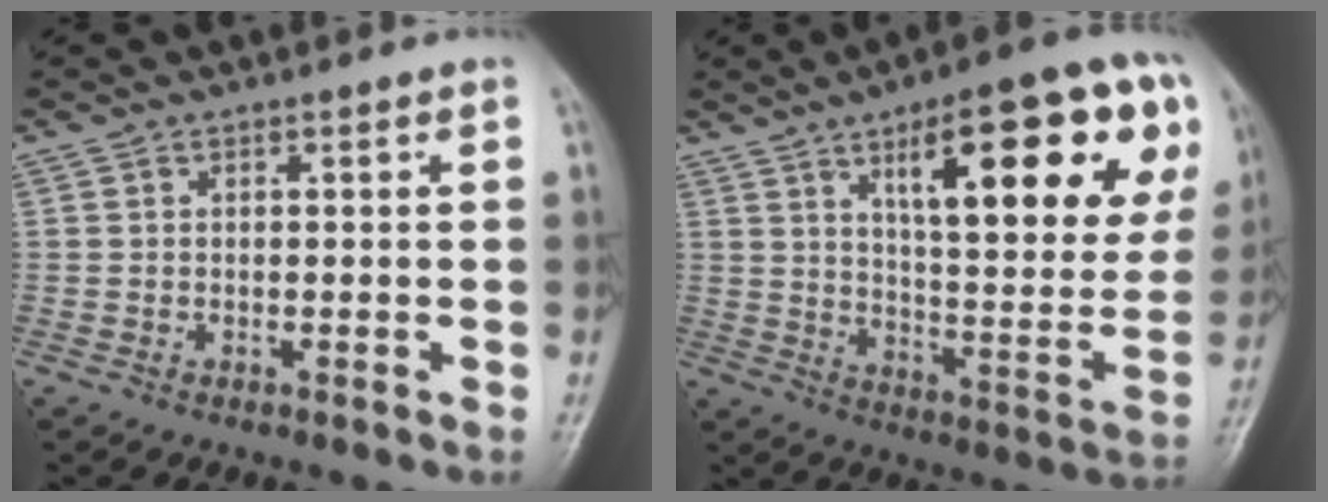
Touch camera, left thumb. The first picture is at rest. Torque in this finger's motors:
{"motor_torque": [3.05, 1.96, 1.46, -1.32, 0.40]}